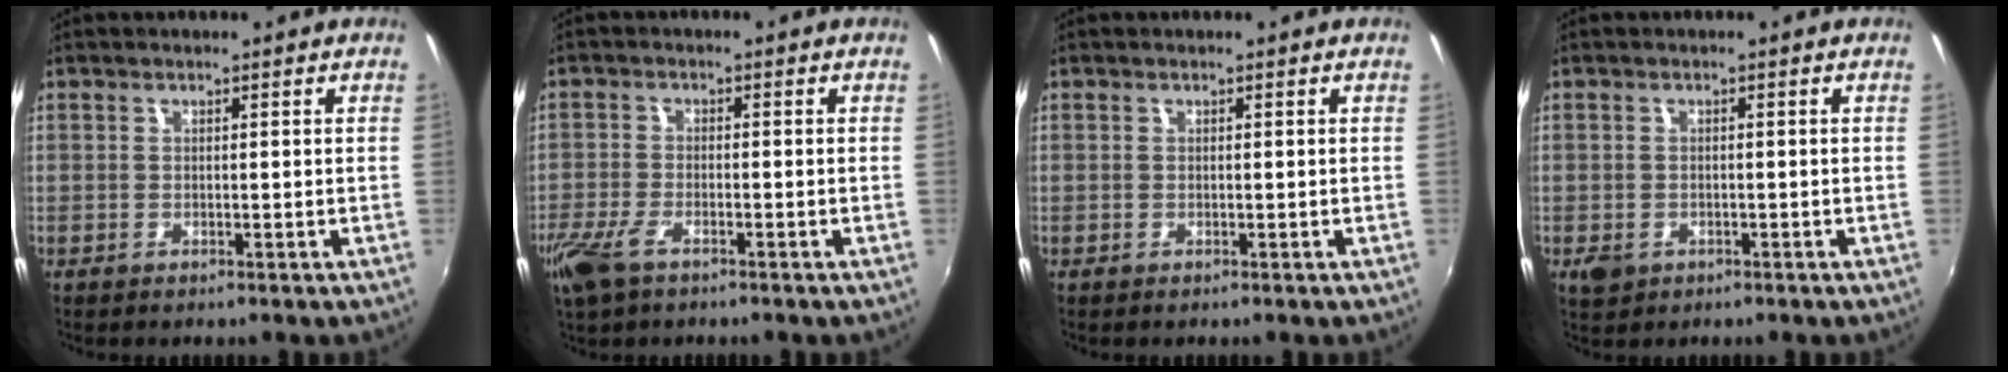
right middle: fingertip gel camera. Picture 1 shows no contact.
{"total": 6.3, "force": [-4.1, 2.5, 4.2], "torque": [-0.109, -0.016, -0.081]}
{"total": 0.0}
{"total": 3.1, "force": [-1.3, 2.4, 1.5], "torque": [-0.028, -0.005, -0.018]}